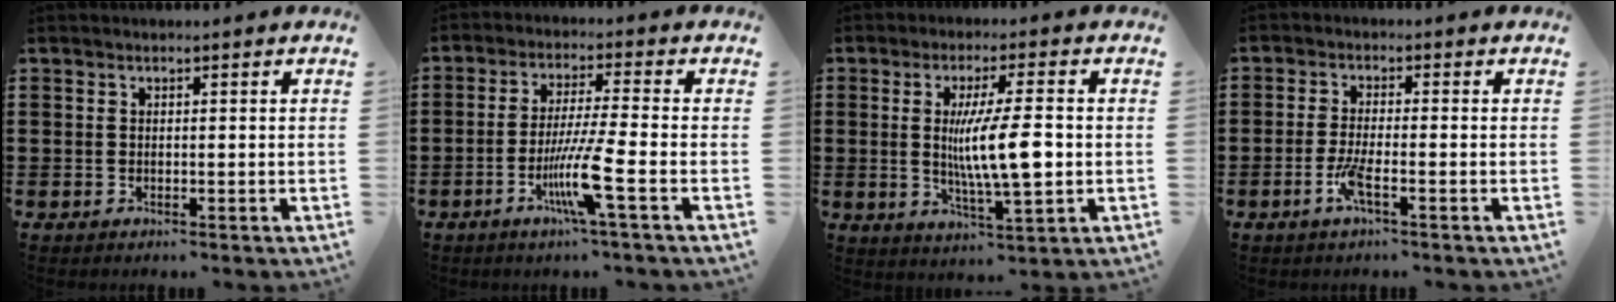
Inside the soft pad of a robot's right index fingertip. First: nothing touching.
{"total": 8.5, "force": [-3.7, -0.3, 7.7], "torque": [-0.155, -0.017, -0.071]}
{"total": 10.0, "force": [-0.1, 2.0, 9.8], "torque": [-0.170, -0.003, -0.006]}
{"total": 3.8, "force": [-1.9, 0.5, 3.2], "torque": [-0.082, -0.010, -0.042]}